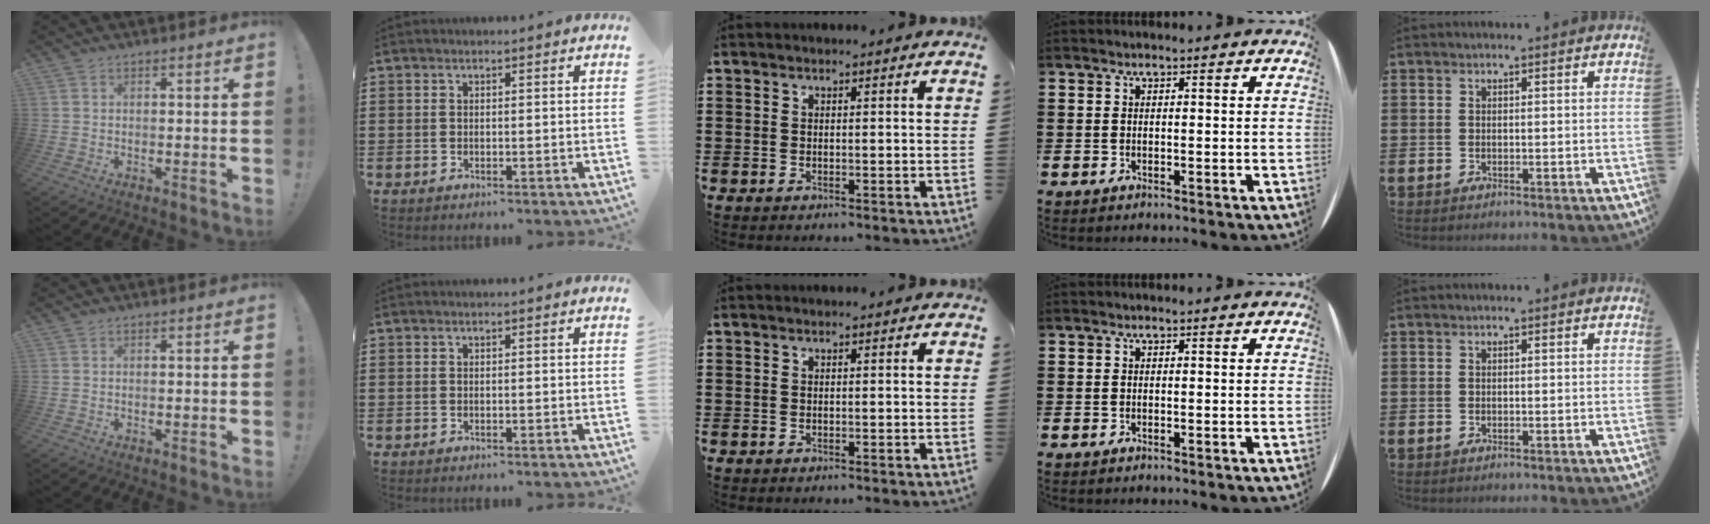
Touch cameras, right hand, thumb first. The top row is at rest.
{}